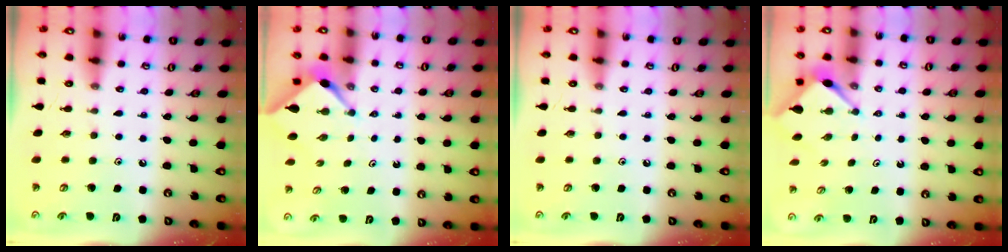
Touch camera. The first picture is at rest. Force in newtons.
{"total": 2.2, "press": 2.2, "slide": 0.3}
{"total": 0.0}
{"total": 2.9, "press": 2.9, "slide": 0.3}